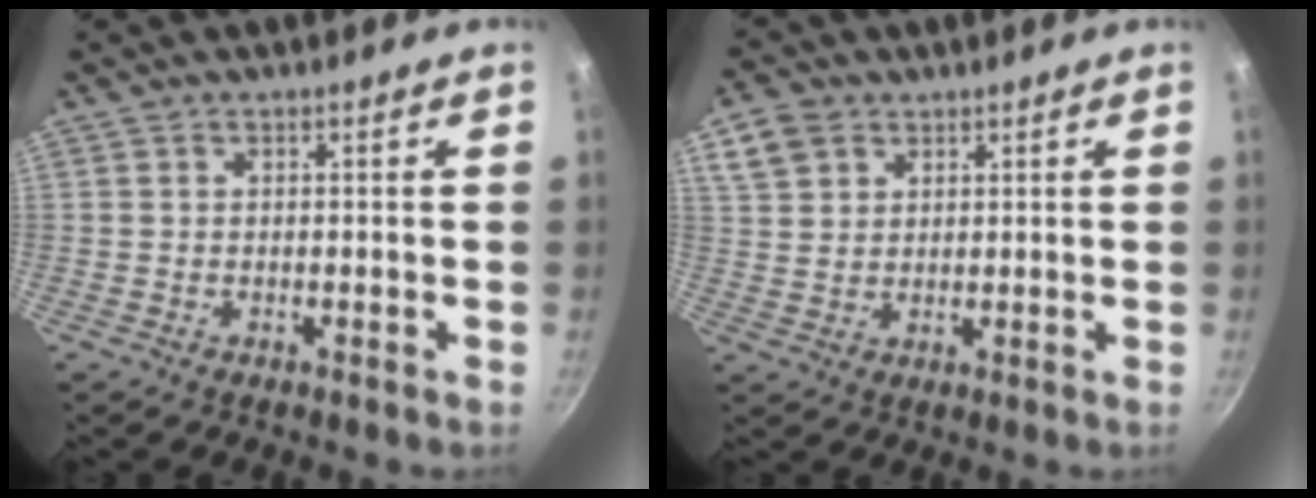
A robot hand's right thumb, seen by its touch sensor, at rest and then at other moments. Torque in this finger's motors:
{"motor_torque": [-0.56, 0.47, -0.26, -0.12, 0.12]}